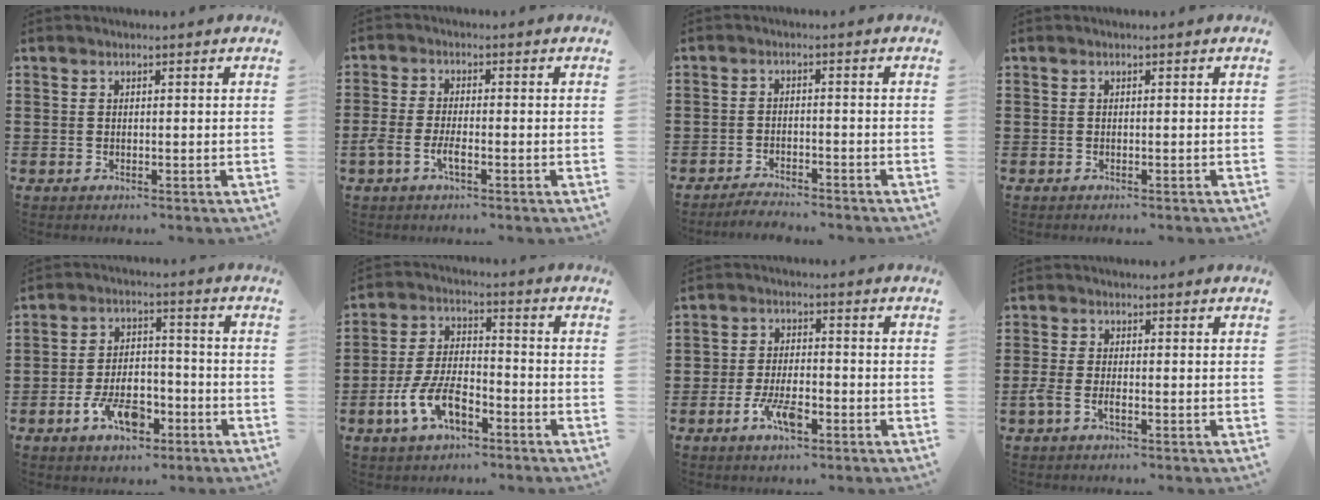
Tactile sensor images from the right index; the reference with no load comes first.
{"total": 3.4, "force": [-1.7, 0.9, 2.9], "torque": [-0.068, -0.005, -0.037]}
{"total": 2.5, "force": [-2.5, 0.1, 0.0], "torque": [-0.006, 0.004, -0.053]}
{"total": 0.0}
{"total": 8.2, "force": [-4.1, 4.5, 5.5], "torque": [-0.113, 0.013, -0.076]}
{"total": 8.5, "force": [-4.2, 4.0, 6.3], "torque": [-0.149, 0.000, -0.083]}
{"total": 5.4, "force": [-3.0, 2.3, 3.8], "torque": [-0.089, 0.003, -0.061]}
{"total": 2.5, "force": [-1.4, 0.7, 2.0], "torque": [-0.054, -0.005, -0.032]}